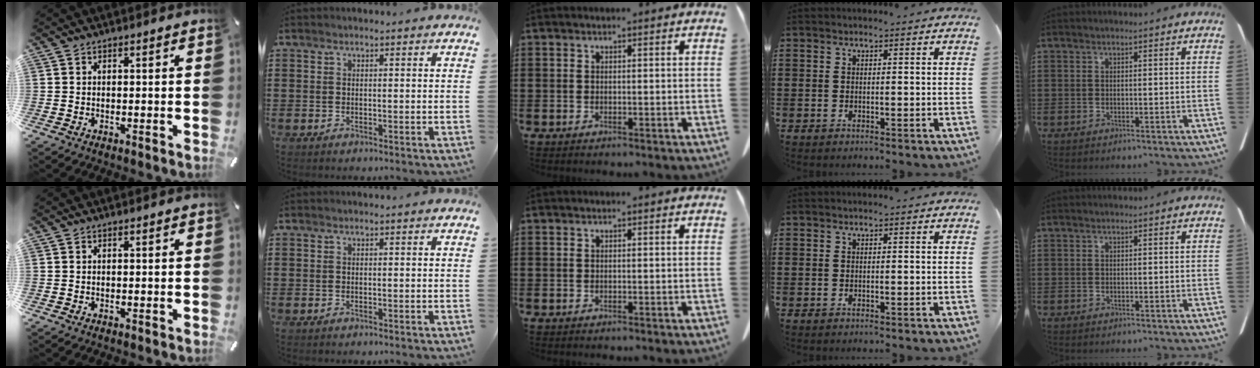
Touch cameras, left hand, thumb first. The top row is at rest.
{}